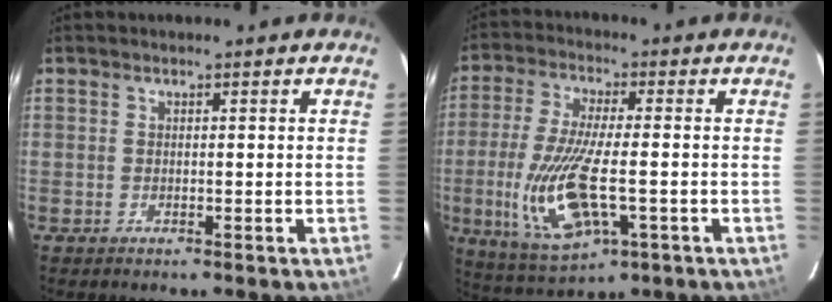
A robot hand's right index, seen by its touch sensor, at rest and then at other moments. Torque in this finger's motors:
{"motor_torque": [2.14, 0.00, 0.63, 0.12]}